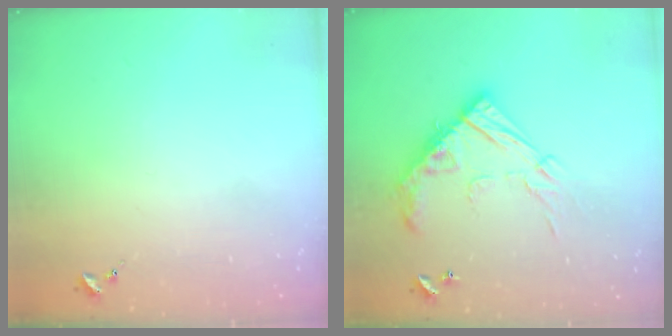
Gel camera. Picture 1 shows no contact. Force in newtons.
{"total": 17.6, "press": 17.6, "slide": 1.2}